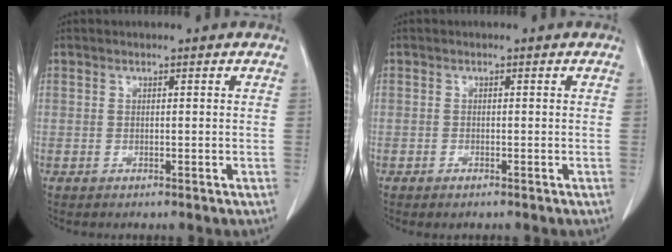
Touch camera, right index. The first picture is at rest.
{"total": 0.8, "force": [-0.7, 0.2, 0.4], "torque": [-0.012, -0.001, -0.007]}